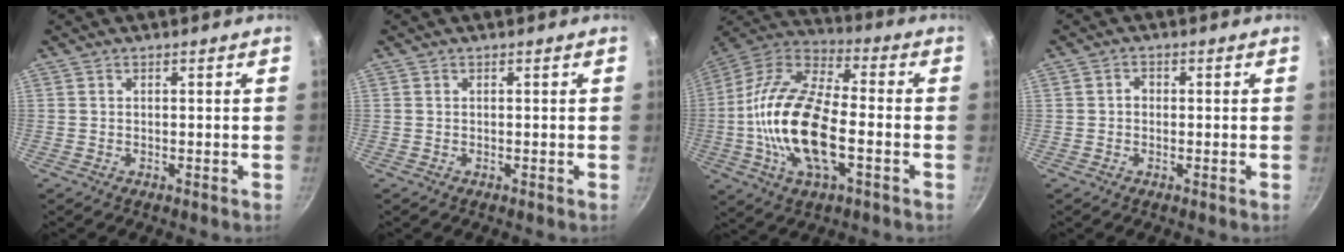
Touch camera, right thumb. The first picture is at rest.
{"total": 0.0}
{"total": 20.9, "force": [-3.9, 9.5, 18.2], "torque": [-0.343, 0.031, -0.090]}
{"total": 1.6, "force": [-0.2, 1.4, 0.8], "torque": [-0.009, 0.008, -0.005]}